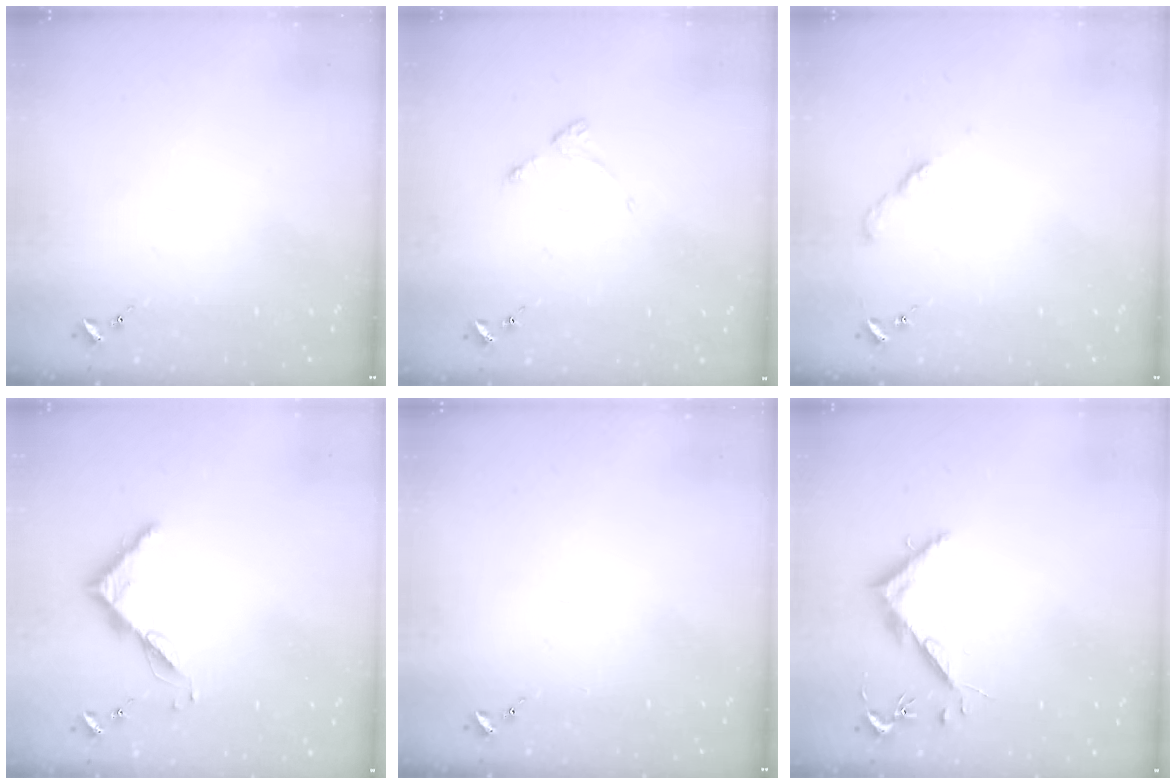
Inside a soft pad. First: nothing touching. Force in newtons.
{"total": 3.4, "press": 3.3, "slide": 0.5}
{"total": 2.6, "press": 2.6, "slide": 0.3}
{"total": 6.4, "press": 6.3, "slide": 0.6}
{"total": 0.0}
{"total": 5.1, "press": 5.1, "slide": 0.3}